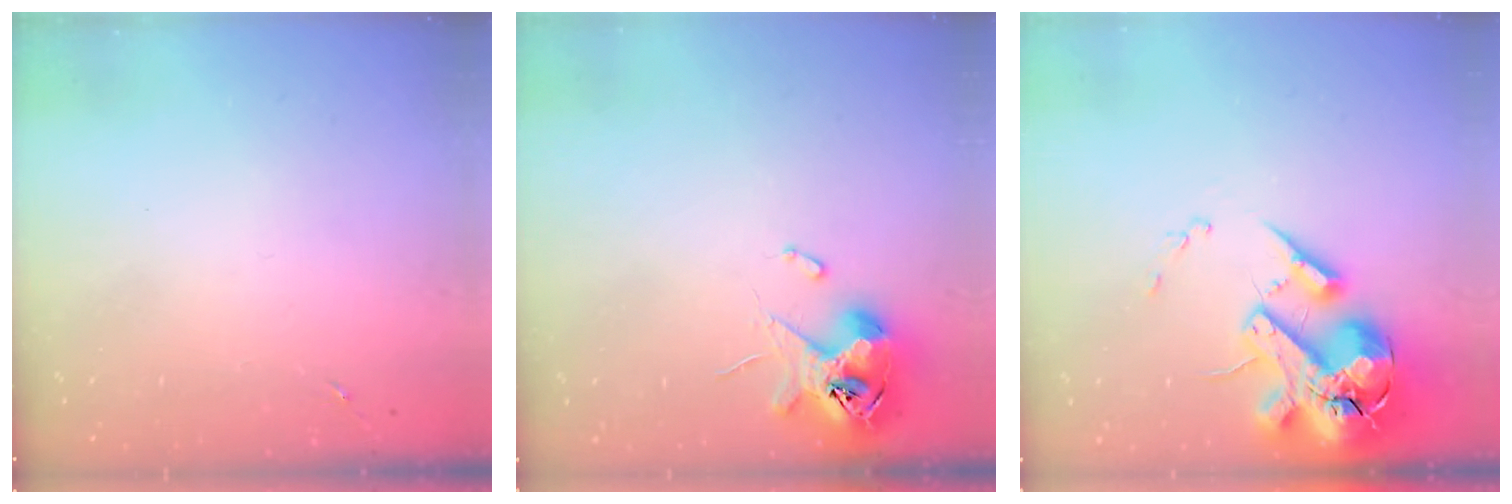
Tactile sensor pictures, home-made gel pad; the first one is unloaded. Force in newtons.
{"total": 11.8, "press": 11.6, "slide": 1.9}
{"total": 20.7, "press": 20.4, "slide": 3.5}